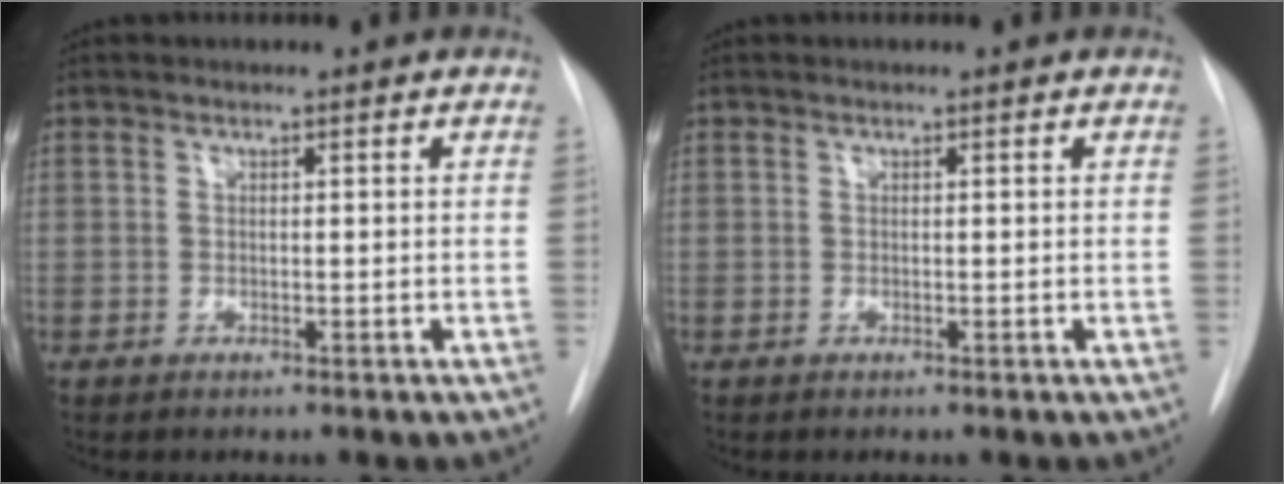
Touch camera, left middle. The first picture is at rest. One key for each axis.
{"total": 0.0}